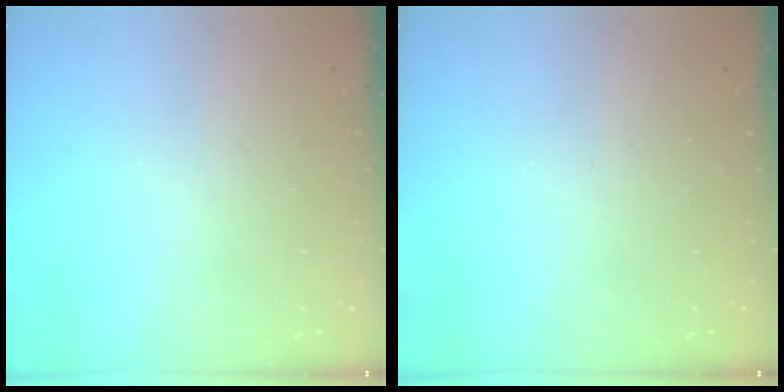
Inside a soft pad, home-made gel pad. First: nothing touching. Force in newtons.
{"total": 0.0}